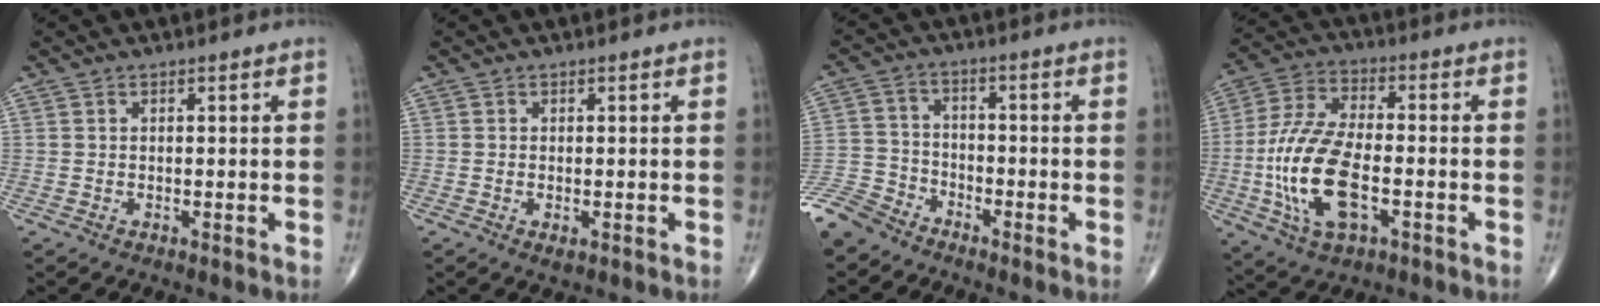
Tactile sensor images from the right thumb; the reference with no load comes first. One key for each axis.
{"total": 1.1, "fx": -0.4, "fy": 0.6, "fz": 0.9, "tx": -0.015, "ty": -0.004, "tz": -0.004}
{"total": 8.5, "fx": -7.1, "fy": 4.3, "fz": 1.8, "tx": -0.039, "ty": 0.022, "tz": -0.149}
{"total": 16.4, "fx": -3.8, "fy": 7.8, "fz": 14.0, "tx": -0.293, "ty": 0.017, "tz": -0.068}